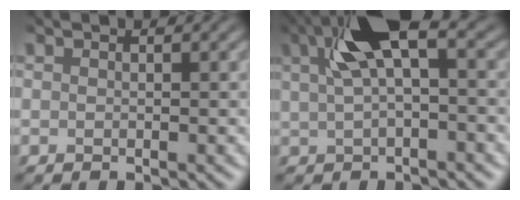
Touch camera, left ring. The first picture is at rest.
{"total": 5.8, "force": [1.9, 2.2, 5.0], "torque": [-0.115, 0.009, 0.037]}